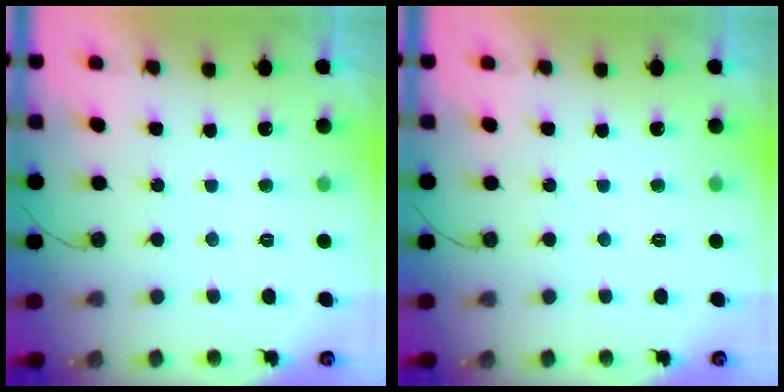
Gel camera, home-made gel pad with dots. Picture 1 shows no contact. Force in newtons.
{"total": 0.0}